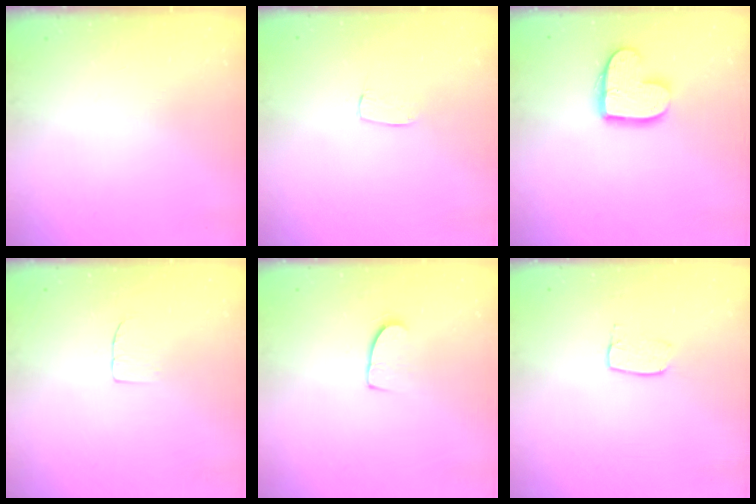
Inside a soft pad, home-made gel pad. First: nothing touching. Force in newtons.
{"total": 4.1, "press": 4.0, "slide": 0.2}
{"total": 12.6, "press": 12.6, "slide": 0.9}
{"total": 3.9, "press": 3.9, "slide": 0.3}
{"total": 7.1, "press": 7.1, "slide": 0.5}
{"total": 5.5, "press": 5.5, "slide": 0.4}